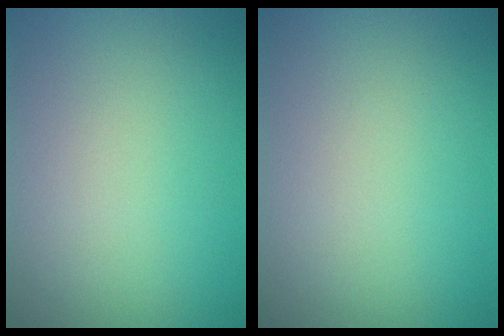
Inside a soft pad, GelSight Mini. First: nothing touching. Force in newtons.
{"total": 0.0}